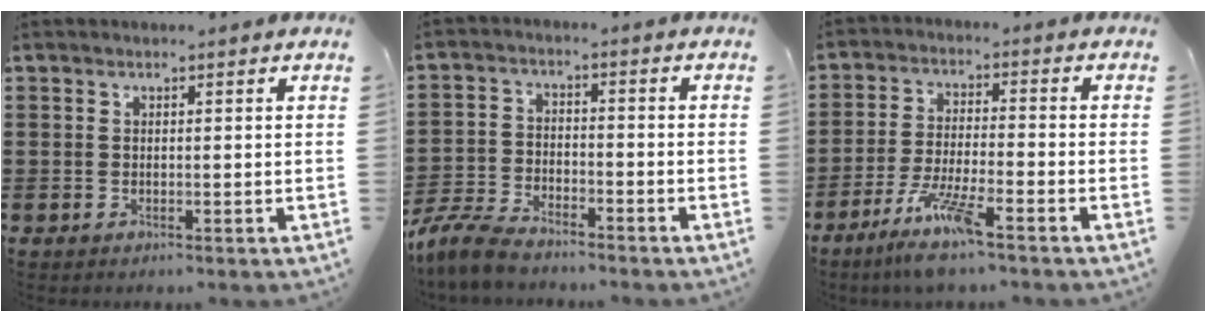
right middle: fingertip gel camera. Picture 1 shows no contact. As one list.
[{"total": 6.1, "force": [-5.7, 1.2, 2.0], "torque": [-0.063, 0.000, -0.116]}, {"total": 7.4, "force": [-5.4, 0.3, 5.0], "torque": [-0.102, -0.013, -0.102]}]